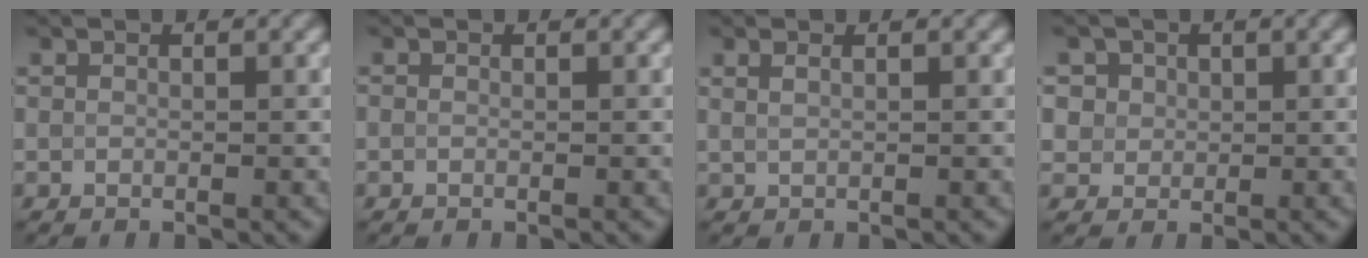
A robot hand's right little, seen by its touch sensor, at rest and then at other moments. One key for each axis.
{"total": 0.0}
{"total": 1.4, "fx": 0.9, "fy": 0.6, "fz": 0.8, "tx": -0.012, "ty": -0.001, "tz": 0.013}
{"total": 4.2, "fx": 2.1, "fy": 3.4, "fz": 1.3, "tx": -0.028, "ty": 0.010, "tz": 0.037}